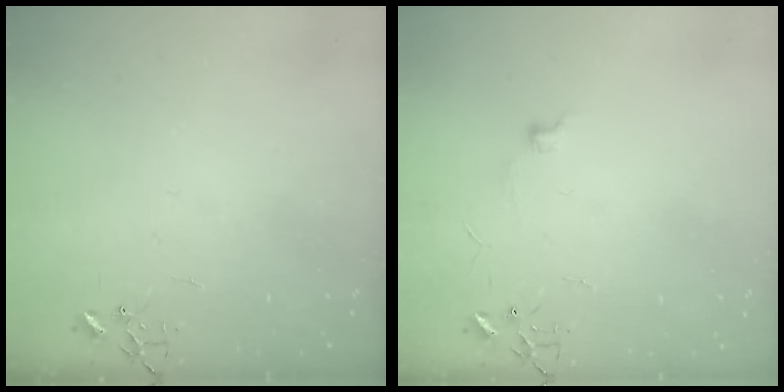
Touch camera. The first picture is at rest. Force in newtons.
{"total": 5.6, "press": 5.6, "slide": 0.7}